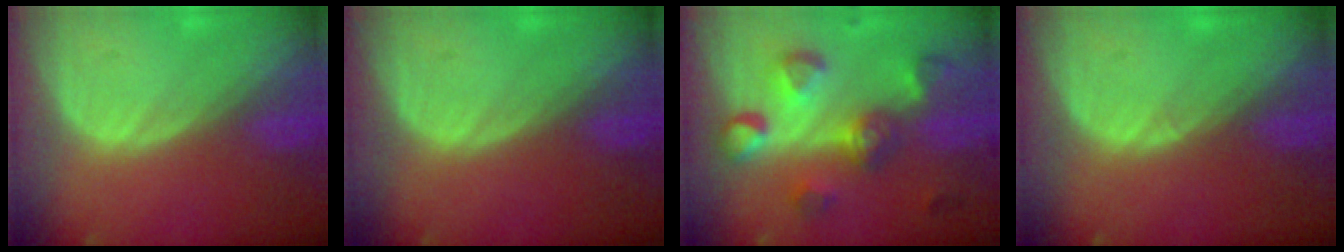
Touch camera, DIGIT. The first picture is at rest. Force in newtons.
{"total": 0.0}
{"total": 8.4, "press": 8.4, "slide": 0.7}
{"total": 0.5, "press": 0.4, "slide": 0.4}